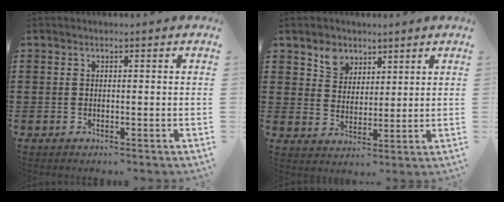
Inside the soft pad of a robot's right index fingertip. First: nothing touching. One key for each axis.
{"total": 4.8, "fx": 3.2, "fy": 3.5, "fz": 0.7, "tx": -0.025, "ty": 0.007, "tz": 0.059}